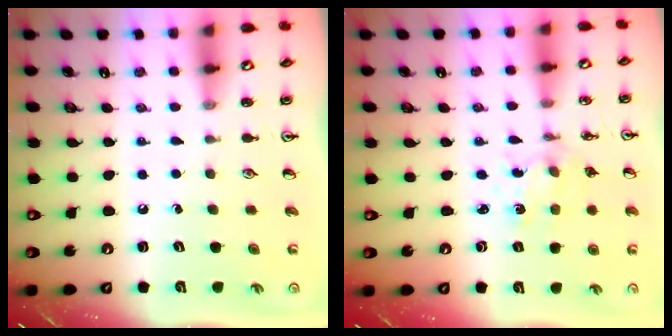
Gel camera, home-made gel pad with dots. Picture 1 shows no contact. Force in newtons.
{"total": 2.0, "press": 2.0, "slide": 0.3}